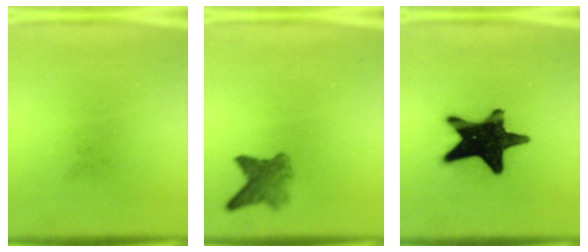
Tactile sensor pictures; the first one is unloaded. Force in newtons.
{"total": 3.9}
{"total": 19.3}